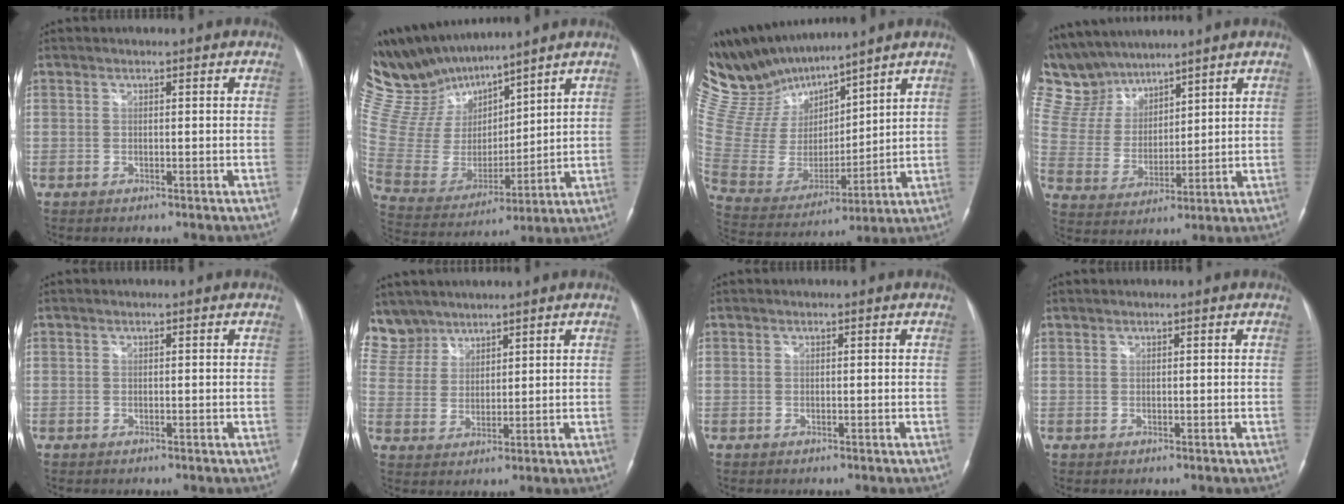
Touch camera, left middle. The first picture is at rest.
{"total": 16.6, "force": [14.9, 4.3, 5.8], "torque": [-0.129, 0.011, 0.300]}
{"total": 16.5, "force": [15.0, 3.7, 5.8], "torque": [-0.132, 0.009, 0.304]}
{"total": 11.9, "force": [10.7, 4.4, 2.6], "torque": [-0.071, 0.023, 0.223]}
{"total": 0.0}
{"total": 7.8, "force": [6.6, 4.1, 0.0], "torque": [-0.004, 0.011, 0.143]}
{"total": 0.0}
{"total": 0.0}